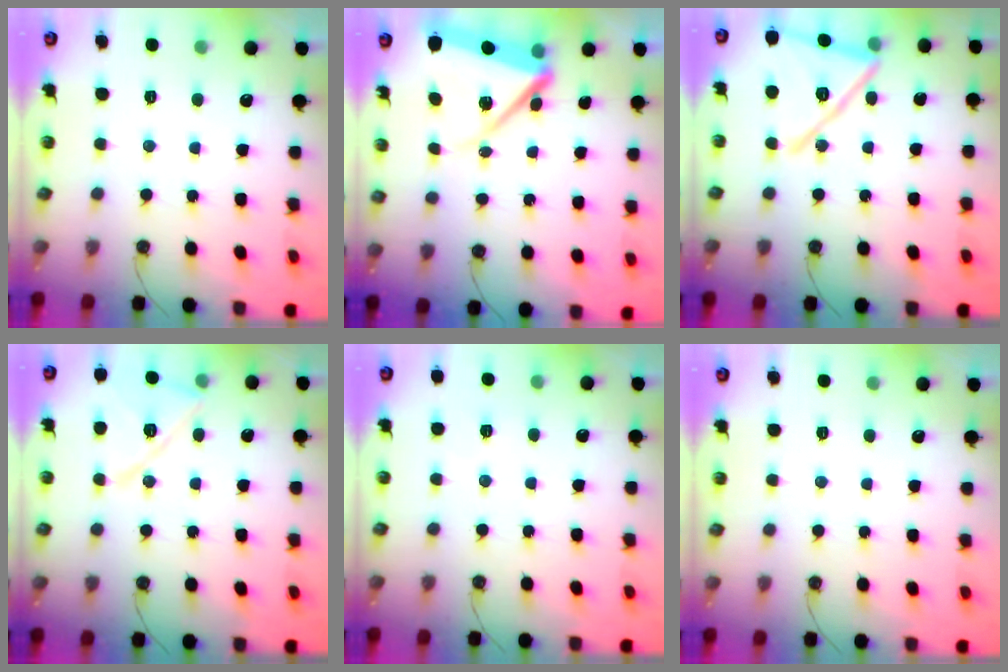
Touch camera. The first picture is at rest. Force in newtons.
{"total": 11.9, "press": 11.8, "slide": 1.4}
{"total": 19.4, "press": 16.5, "slide": 10.3}
{"total": 14.2, "press": 14.2, "slide": 0.3}
{"total": 1.5, "press": 1.5, "slide": 0.2}
{"total": 0.0}